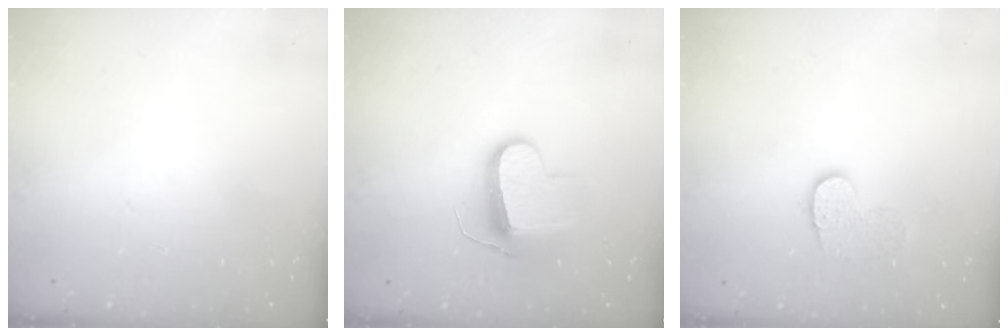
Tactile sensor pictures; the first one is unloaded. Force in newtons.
{"total": 9.4, "press": 9.4, "slide": 0.2}
{"total": 8.3, "press": 8.3, "slide": 0.4}